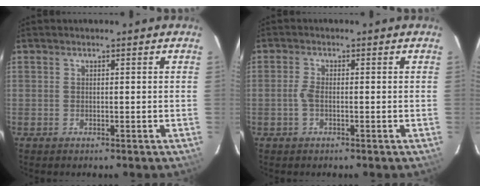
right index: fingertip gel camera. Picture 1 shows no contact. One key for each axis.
{"total": 2.1, "fx": -0.6, "fy": 0.9, "fz": 1.8, "tx": -0.044, "ty": 0.002, "tz": -0.013}